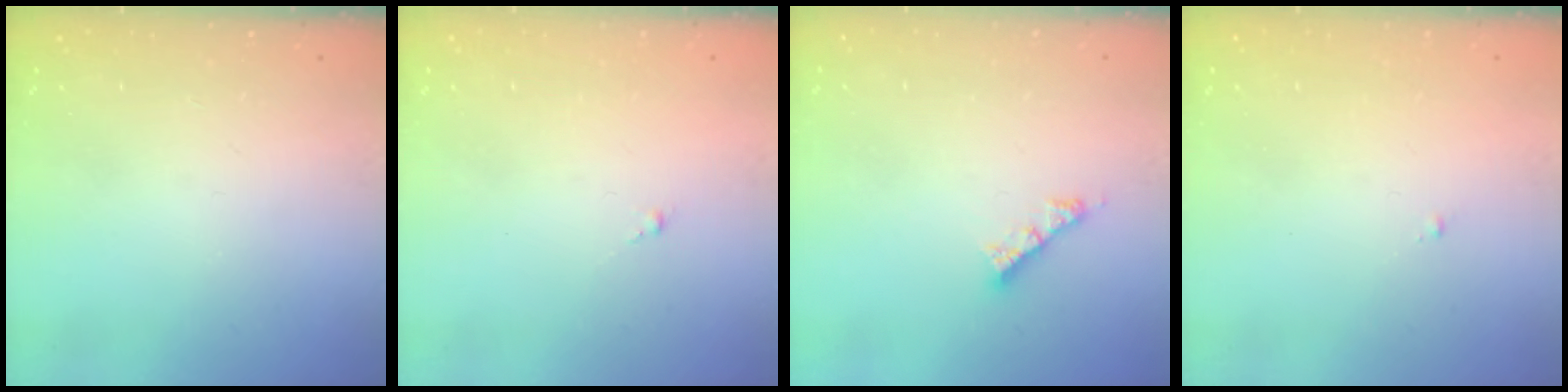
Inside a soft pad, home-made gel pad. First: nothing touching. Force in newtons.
{"total": 0.5, "press": 0.4, "slide": 0.4}
{"total": 4.1, "press": 4.0, "slide": 0.3}
{"total": 0.6, "press": 0.6, "slide": 0.2}